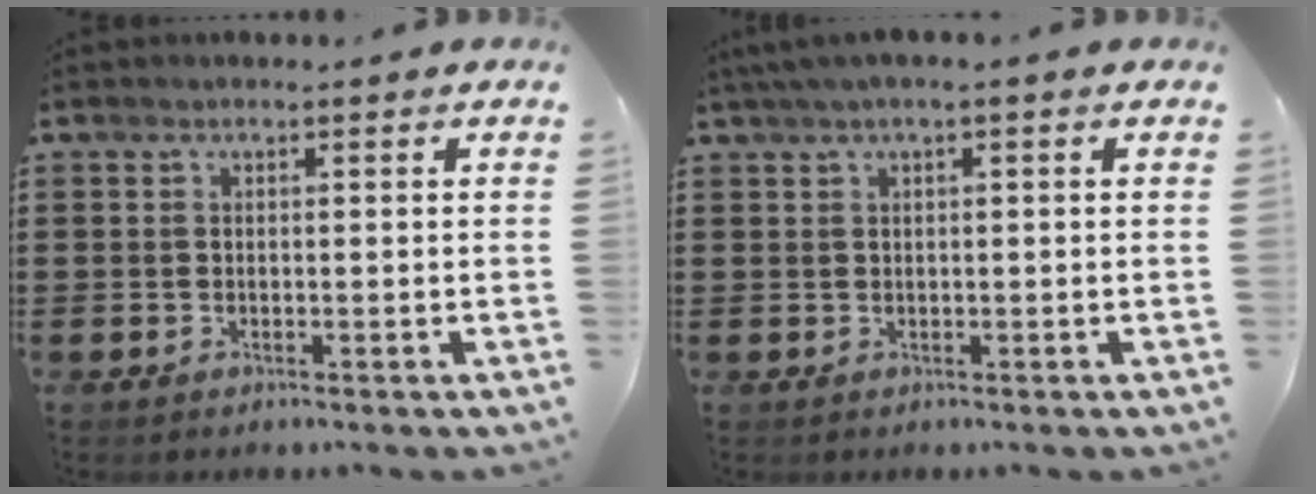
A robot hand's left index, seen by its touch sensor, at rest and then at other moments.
{"total": 1.6, "force": [0.3, 0.0, 1.5], "torque": [-0.025, -0.001, 0.004]}